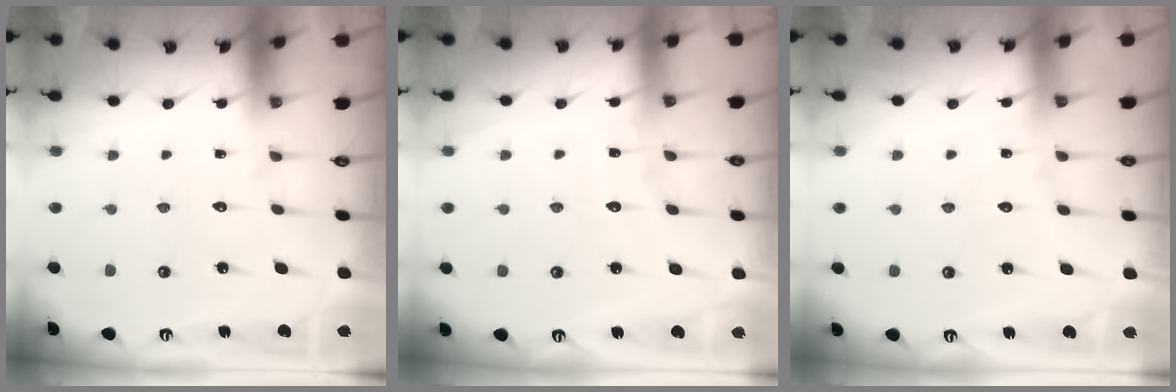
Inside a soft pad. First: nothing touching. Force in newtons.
{"total": 4.8, "press": 4.8, "slide": 0.5}
{"total": 2.9, "press": 2.8, "slide": 0.3}